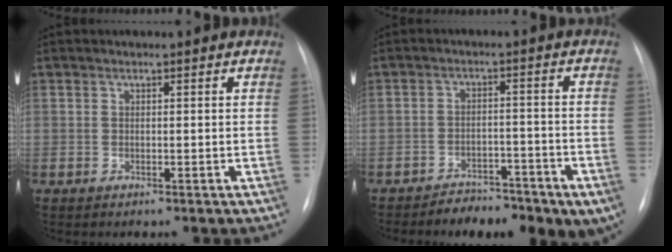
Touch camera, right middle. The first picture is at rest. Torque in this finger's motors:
{"motor_torque": [1.08, -1.06, 0.22, 0.06]}